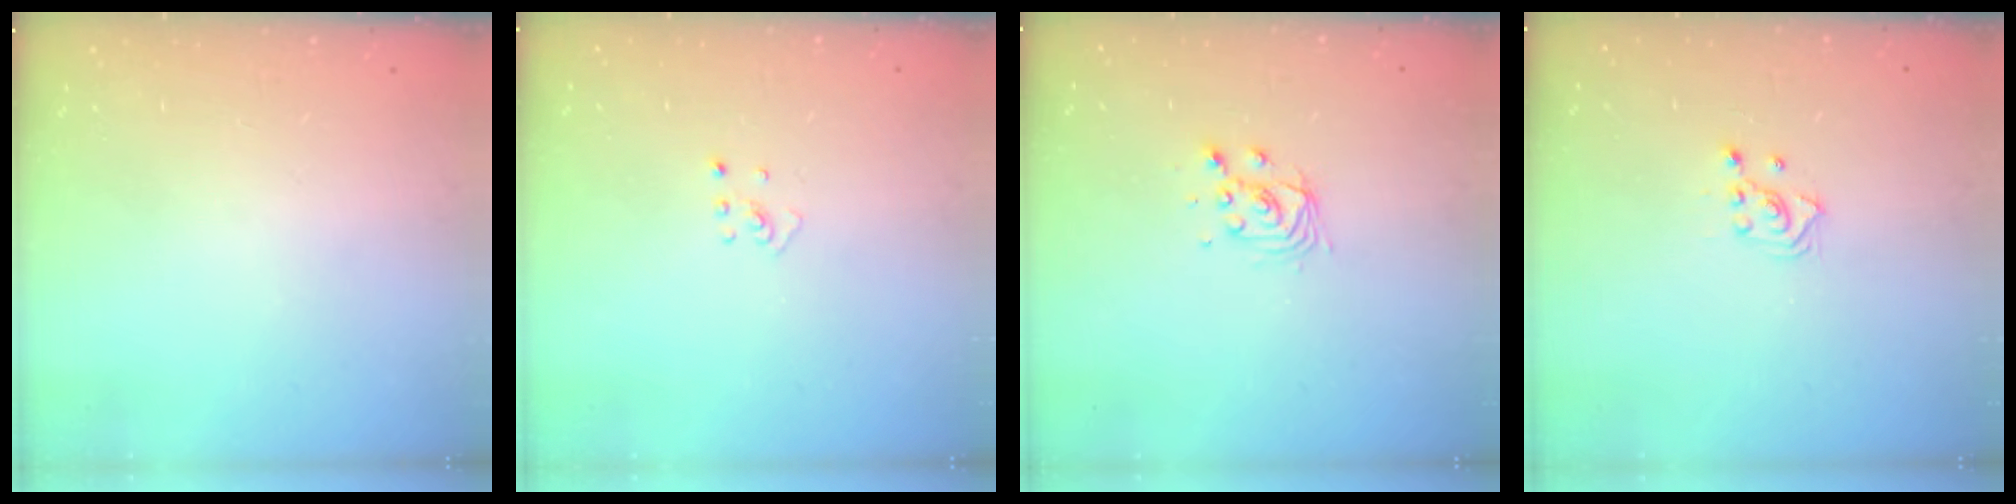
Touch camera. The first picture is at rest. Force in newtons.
{"total": 2.5, "press": 2.4, "slide": 0.5}
{"total": 5.3, "press": 5.3, "slide": 0.4}
{"total": 2.5, "press": 2.3, "slide": 1.0}